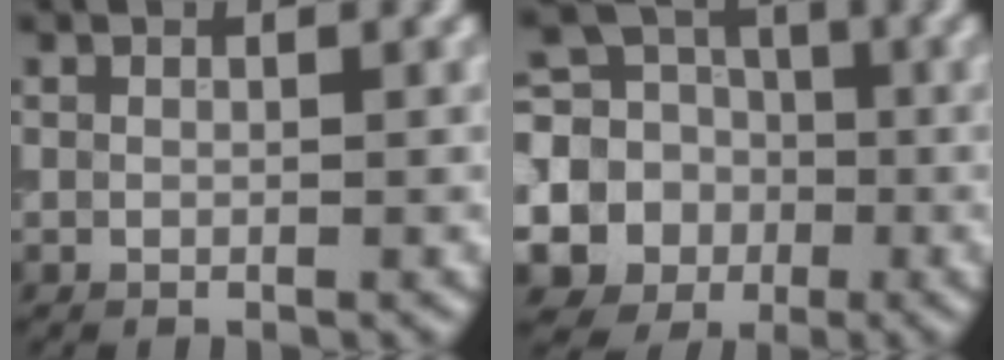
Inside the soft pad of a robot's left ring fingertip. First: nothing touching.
{"total": 13.3, "force": [-3.5, 12.2, 3.8], "torque": [-0.112, -0.019, -0.073]}